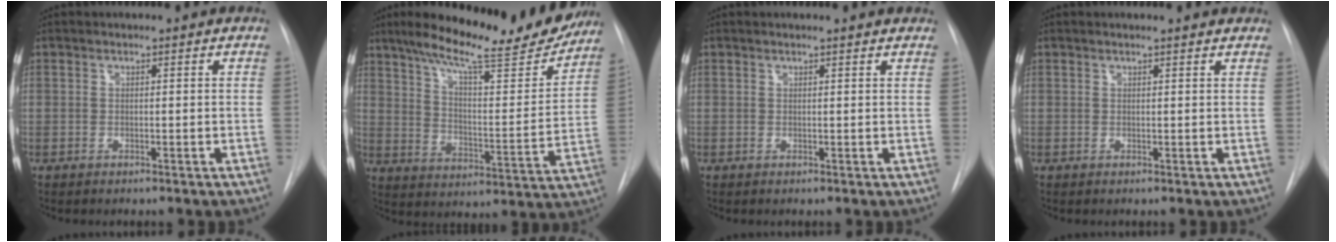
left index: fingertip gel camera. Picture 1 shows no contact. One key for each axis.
{"total": 20.5, "fx": 17.5, "fy": 2.9, "fz": 10.4, "tx": -0.161, "ty": -0.032, "tz": 0.243}
{"total": 2.0, "fx": 1.8, "fy": 0.1, "fz": 0.7, "tx": -0.013, "ty": 0.003, "tz": 0.010}
{"total": 2.6, "fx": 2.4, "fy": 0.2, "fz": 0.9, "tx": -0.015, "ty": 0.002, "tz": 0.015}